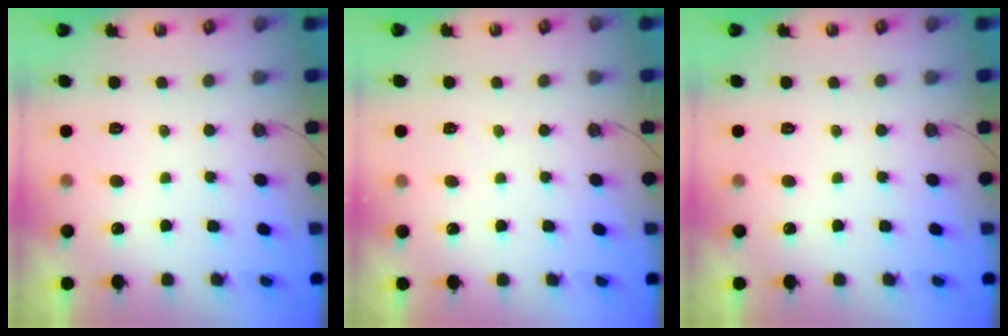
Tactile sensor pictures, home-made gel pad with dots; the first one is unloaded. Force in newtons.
{"total": 2.0, "press": 2.0, "slide": 0.3}
{"total": 0.0}